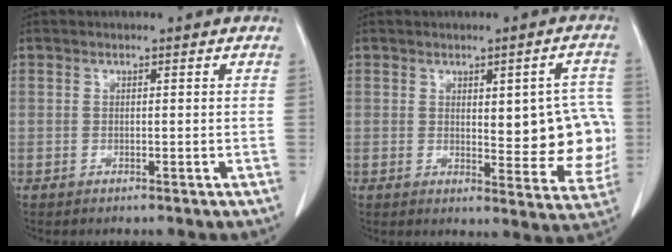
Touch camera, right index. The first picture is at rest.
{"total": 11.5, "force": [0.5, 4.1, 10.8], "torque": [-0.113, 0.003, 0.014]}